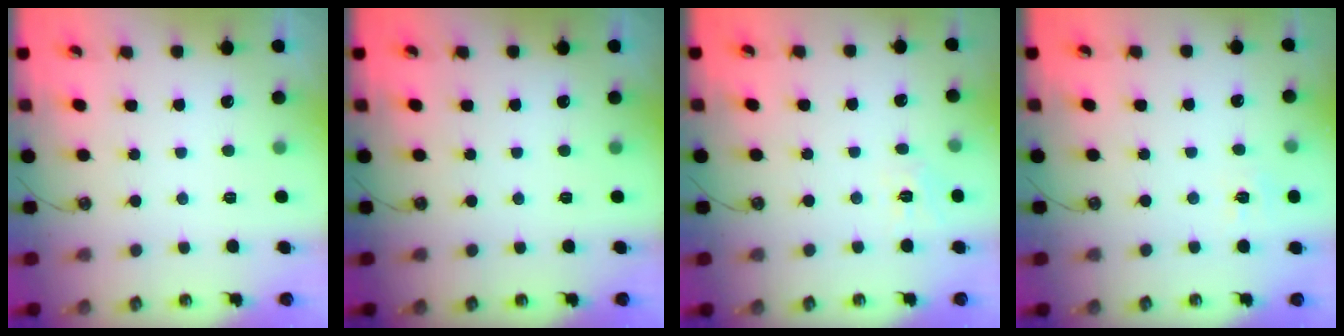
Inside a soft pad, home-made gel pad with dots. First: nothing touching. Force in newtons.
{"total": 0.0}
{"total": 5.7, "press": 5.7, "slide": 0.5}
{"total": 5.6, "press": 5.6, "slide": 0.7}